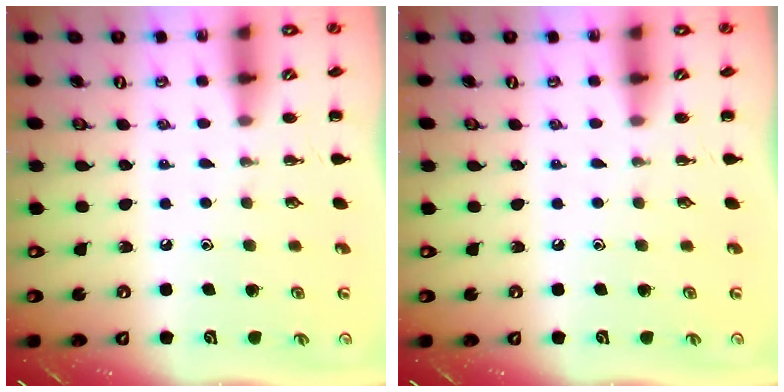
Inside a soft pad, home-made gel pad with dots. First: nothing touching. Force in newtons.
{"total": 0.0}